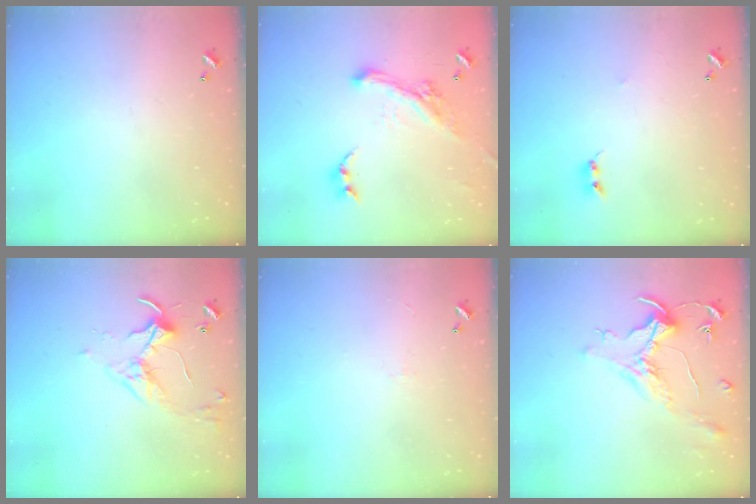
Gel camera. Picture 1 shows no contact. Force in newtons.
{"total": 3.2, "press": 2.9, "slide": 1.2}
{"total": 2.7, "press": 2.7, "slide": 0.3}
{"total": 3.6, "press": 3.5, "slide": 0.7}
{"total": 0.7, "press": 0.3, "slide": 0.7}
{"total": 1.6, "press": 1.4, "slide": 0.7}